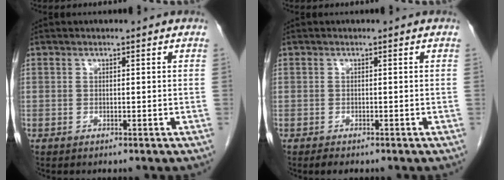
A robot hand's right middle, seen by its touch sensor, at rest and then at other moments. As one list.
[{"total": 1.3, "force": [-1.0, 0.3, 0.7], "torque": [-0.013, -0.003, -0.014]}]